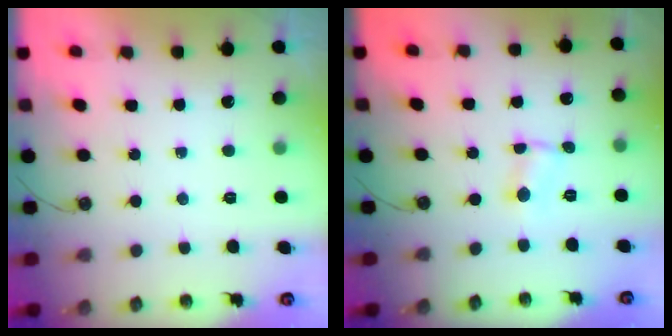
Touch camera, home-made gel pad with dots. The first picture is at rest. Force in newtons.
{"total": 1.3, "press": 1.3, "slide": 0.2}